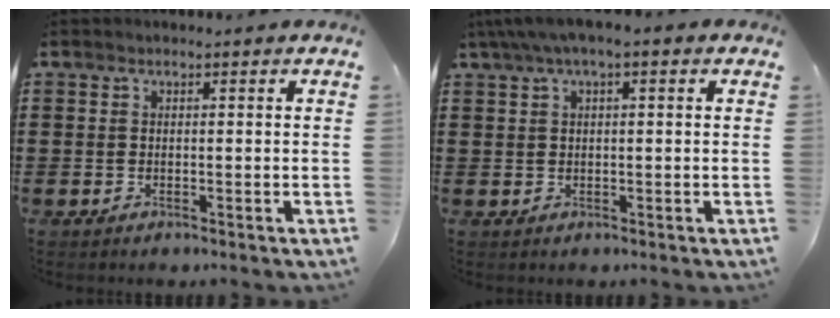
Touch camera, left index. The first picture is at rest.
{"total": 2.5, "force": [0.4, 0.6, 2.4], "torque": [-0.043, 0.004, 0.005]}